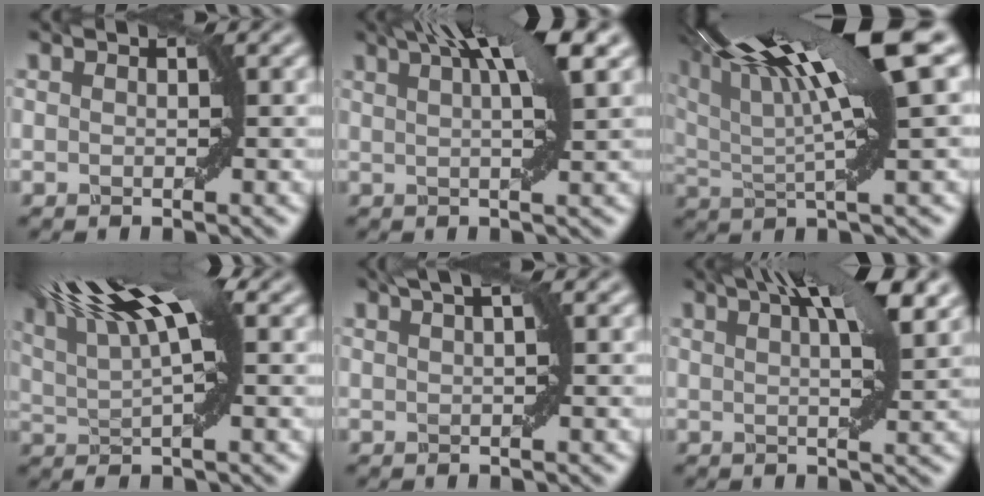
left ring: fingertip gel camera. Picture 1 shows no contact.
{"total": 7.0, "force": [3.5, 1.5, 5.9], "torque": [-0.066, 0.030, 0.039]}
{"total": 16.5, "force": [6.9, 3.7, 14.5], "torque": [-0.240, 0.032, 0.114]}
{"total": 10.0, "force": [4.6, 2.6, 8.6], "torque": [-0.145, 0.029, 0.065]}
{"total": 2.9, "force": [1.6, 0.6, 2.3], "torque": [-0.027, 0.001, 0.014]}
{"total": 8.4, "force": [4.6, 2.5, 6.6], "torque": [-0.068, 0.034, 0.039]}